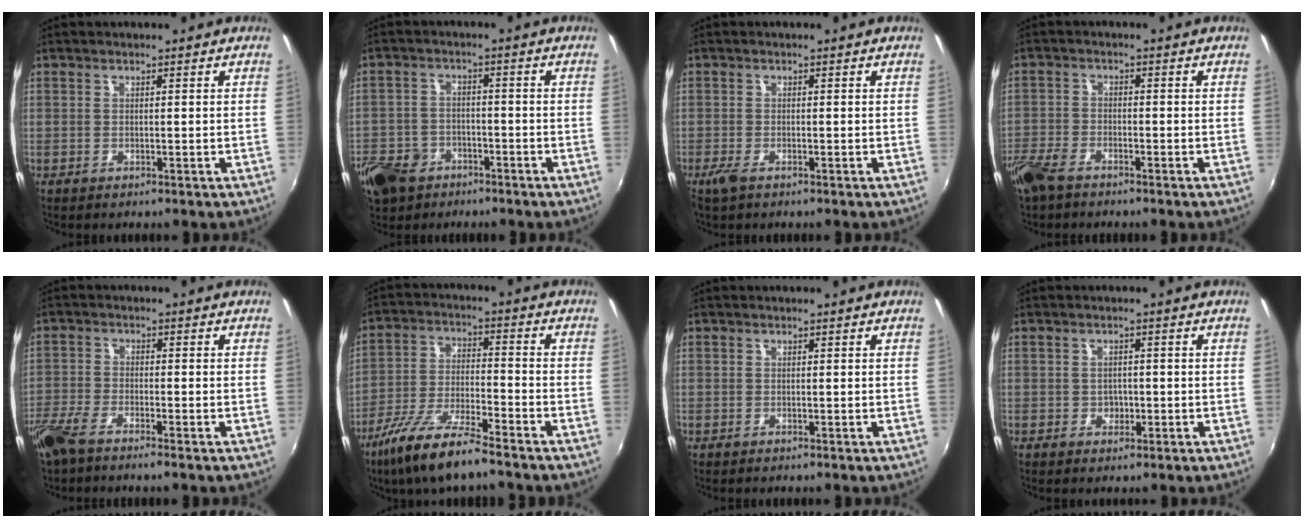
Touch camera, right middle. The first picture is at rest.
{"total": 13.6, "force": [-7.7, 9.8, 5.6], "torque": [-0.168, 0.000, -0.127]}
{"total": 2.3, "force": [-1.5, 0.8, 1.5], "torque": [-0.035, -0.006, -0.030]}
{"total": 6.6, "force": [-5.1, 2.8, 3.2], "torque": [-0.086, -0.013, -0.104]}
{"total": 5.9, "force": [-4.7, 1.9, 3.1], "torque": [-0.083, -0.011, -0.098]}
{"total": 12.4, "force": [-9.4, 1.8, 7.9], "torque": [-0.167, -0.020, -0.177]}
{"total": 0.0}
{"total": 2.2, "force": [-0.5, 2.0, 0.6], "torque": [-0.008, 0.000, -0.006]}